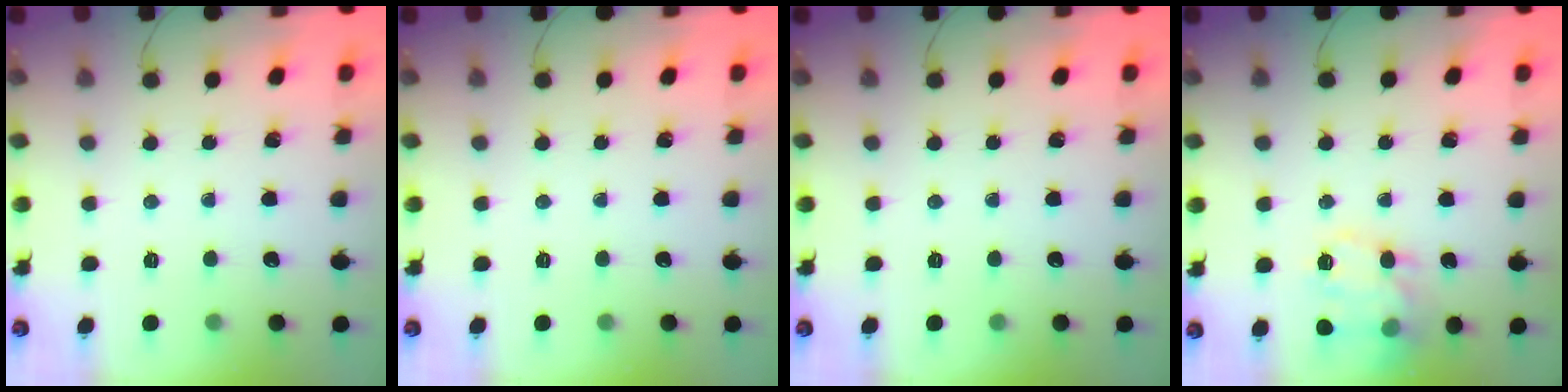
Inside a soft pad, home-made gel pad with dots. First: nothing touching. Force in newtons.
{"total": 0.0}
{"total": 0.0}
{"total": 15.1, "press": 15.1, "slide": 1.2}